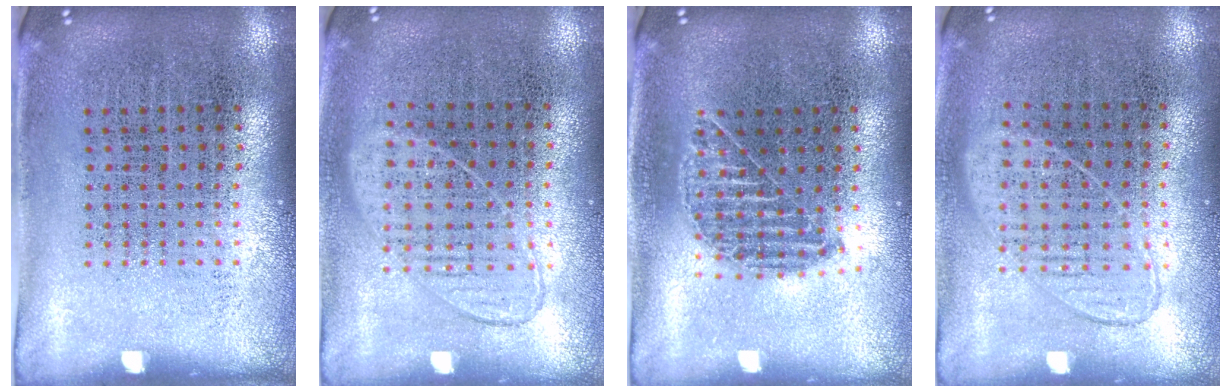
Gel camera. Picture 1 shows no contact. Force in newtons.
{"total": 0.9, "press": 0.8, "slide": 0.4}
{"total": 1.0, "press": 0.9, "slide": 0.3}
{"total": 0.9, "press": 0.8, "slide": 0.4}